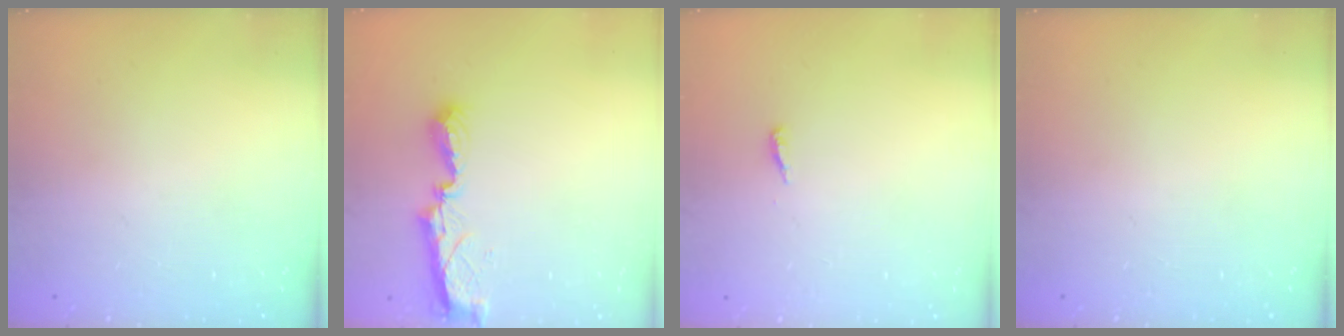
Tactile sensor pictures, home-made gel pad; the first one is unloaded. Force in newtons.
{"total": 8.8, "press": 8.7, "slide": 0.4}
{"total": 3.2, "press": 3.2, "slide": 0.2}
{"total": 0.0}